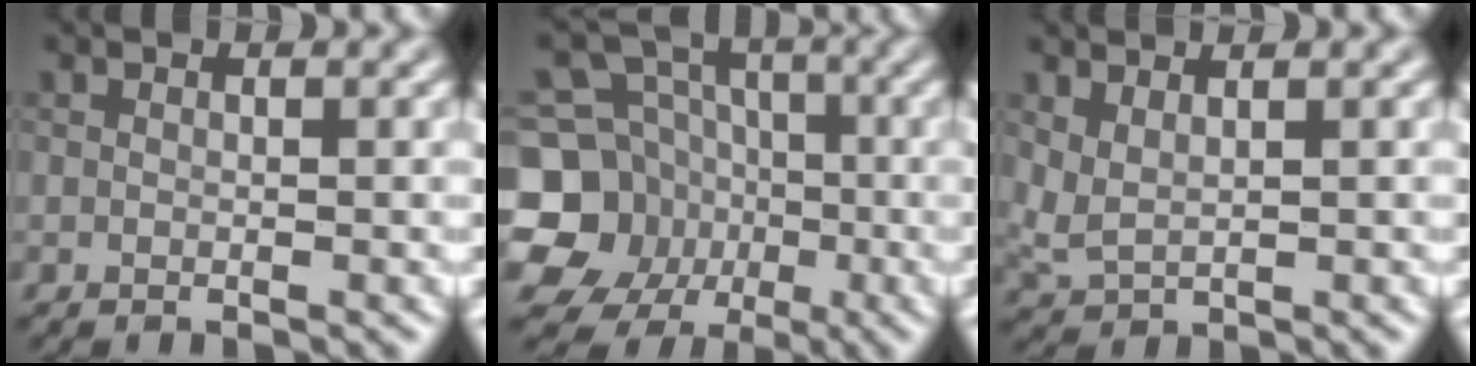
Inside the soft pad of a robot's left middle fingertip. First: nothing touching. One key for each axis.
{"total": 9.9, "fx": -2.2, "fy": 8.9, "fz": 3.6, "tx": -0.069, "ty": -0.011, "tz": -0.068}
{"total": 1.8, "fx": 1.3, "fy": 0.6, "fz": 1.1, "tx": -0.031, "ty": -0.004, "tz": 0.031}